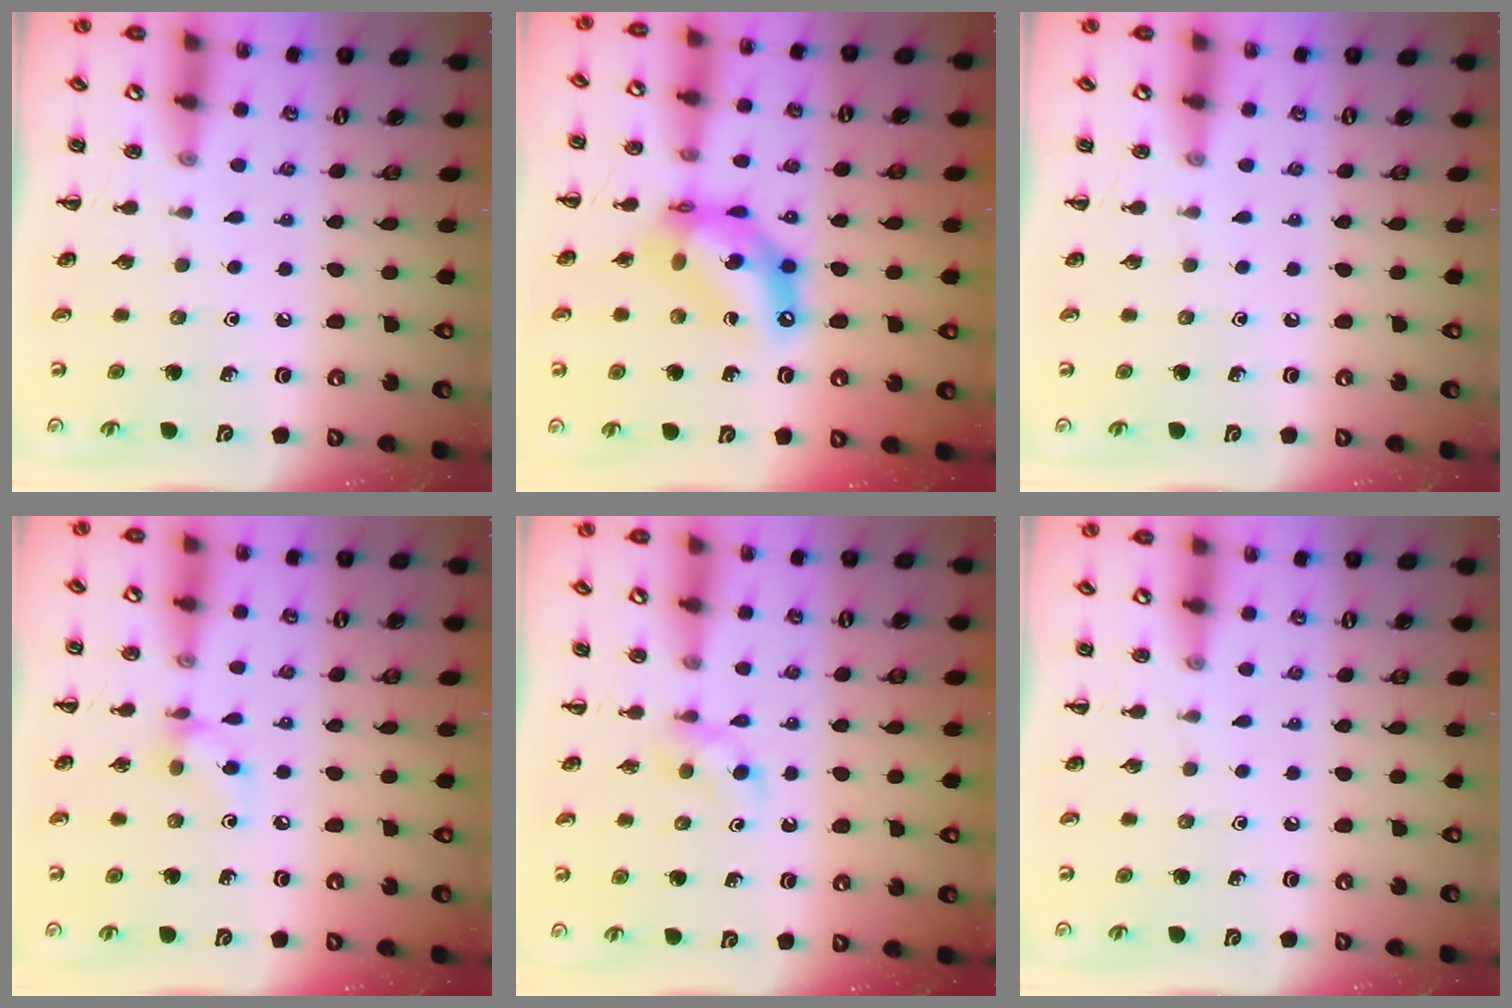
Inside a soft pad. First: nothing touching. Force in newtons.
{"total": 13.6, "press": 13.1, "slide": 3.6}
{"total": 0.0}
{"total": 6.7, "press": 6.6, "slide": 1.3}
{"total": 2.6, "press": 2.4, "slide": 1.0}
{"total": 0.0}